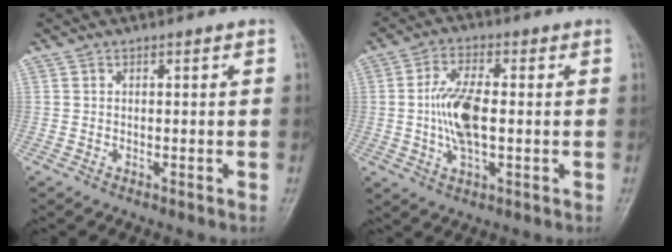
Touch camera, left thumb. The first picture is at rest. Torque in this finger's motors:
{"motor_torque": [1.74, 1.86, 1.50, 0.16, 0.16]}